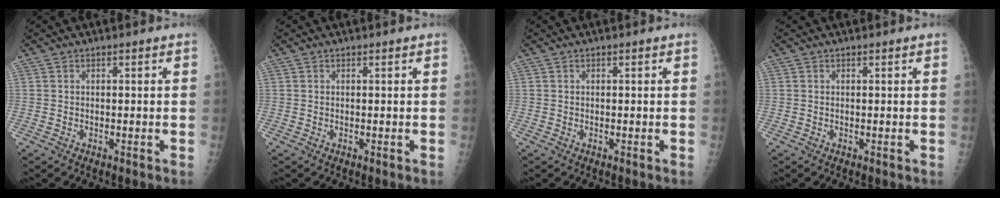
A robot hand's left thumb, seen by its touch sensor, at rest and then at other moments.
{"total": 0.0}
{"total": 0.0}
{"total": 0.0}